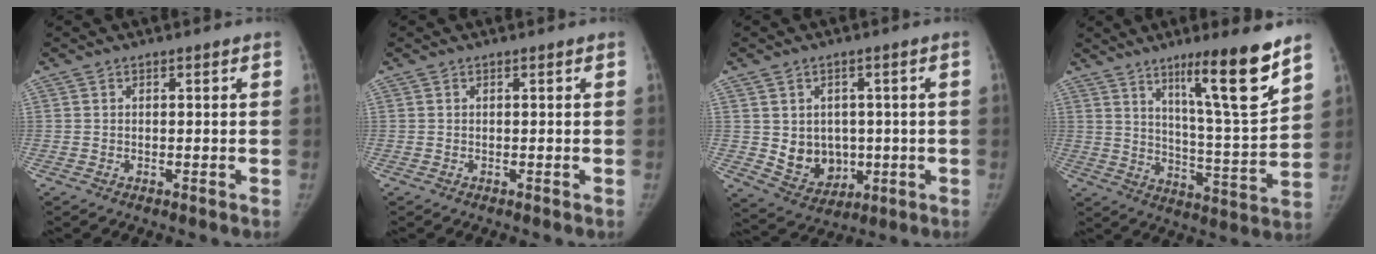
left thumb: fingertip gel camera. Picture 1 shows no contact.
{"total": 0.0}
{"total": 8.8, "force": [-0.3, 7.4, 4.8], "torque": [-0.037, -0.007, 0.019]}
{"total": 16.7, "force": [10.5, 1.3, 12.9], "torque": [-0.183, -0.074, 0.172]}